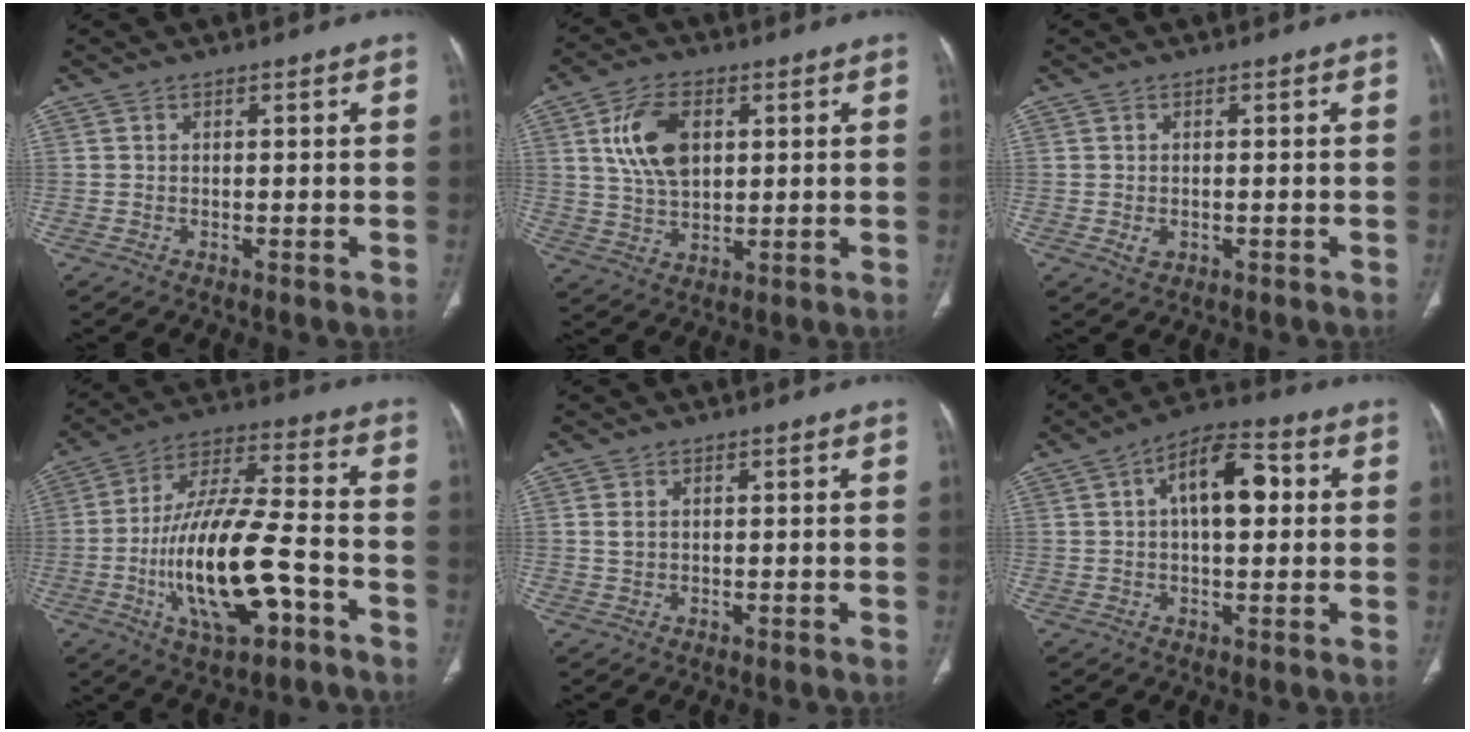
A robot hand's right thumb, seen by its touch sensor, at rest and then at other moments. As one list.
[{"total": 10.7, "force": [3.0, 6.6, 7.9], "torque": [-0.137, -0.005, 0.059]}, {"total": 1.7, "force": [-0.4, 1.2, 1.1], "torque": [-0.019, 0.000, -0.001]}, {"total": 20.1, "force": [-6.5, 7.5, 17.5], "torque": [-0.323, 0.040, -0.103]}, {"total": 1.8, "force": [0.3, 1.3, 1.1], "torque": [-0.022, 0.001, 0.011]}, {"total": 11.1, "force": [2.2, 5.5, 9.4], "torque": [-0.134, 0.021, 0.026]}]